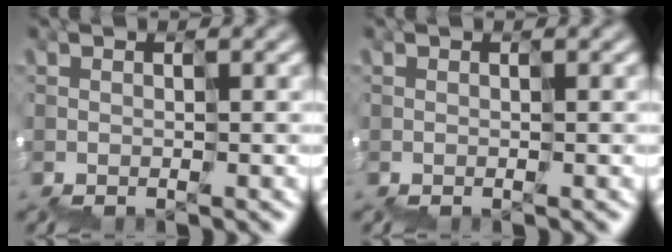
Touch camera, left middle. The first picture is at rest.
{"total": 0.0}